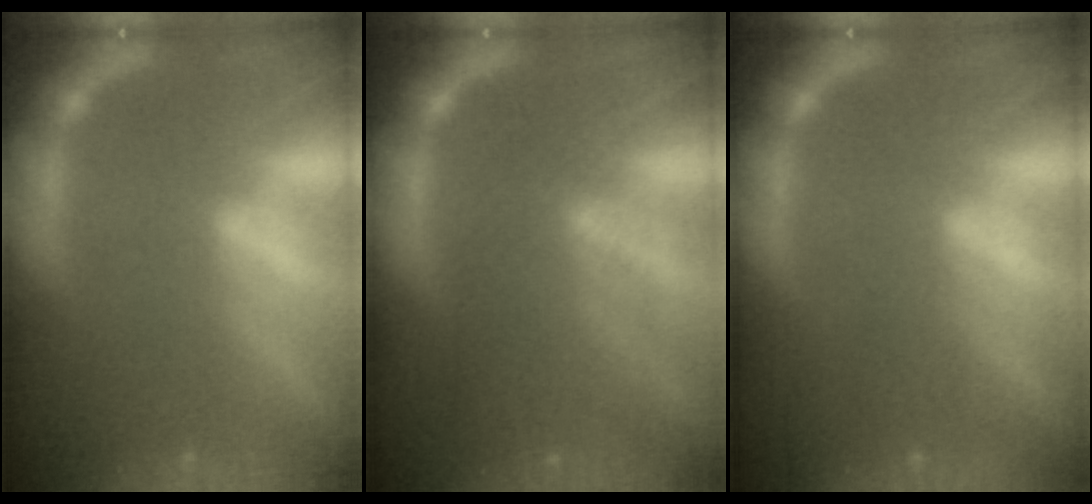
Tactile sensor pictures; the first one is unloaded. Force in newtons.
{"total": 6.5}
{"total": 1.5}